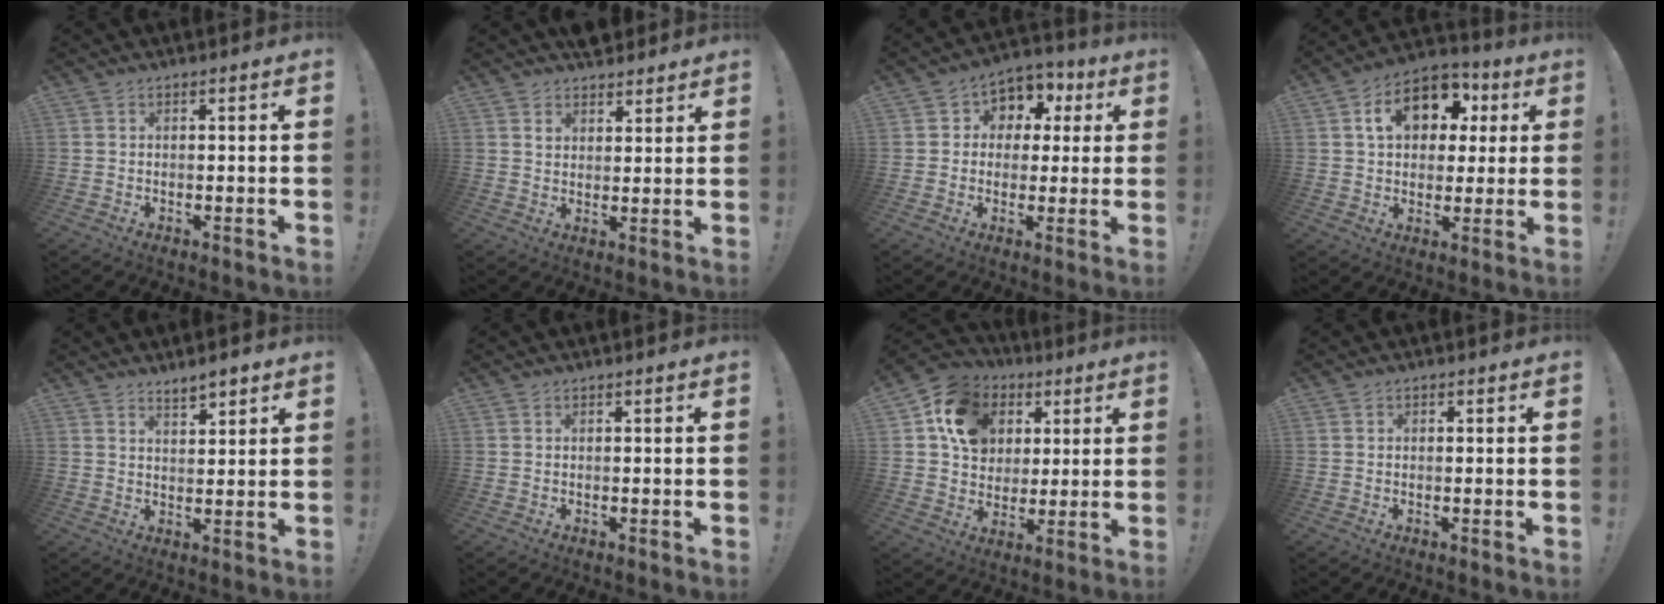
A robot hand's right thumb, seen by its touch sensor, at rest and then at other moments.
{"total": 5.0, "force": [4.0, 2.8, 0.8], "torque": [-0.003, -0.029, 0.073]}
{"total": 7.4, "force": [0.8, 6.8, 2.8], "torque": [-0.033, 0.001, 0.018]}
{"total": 15.2, "force": [5.0, 10.7, 9.5], "torque": [-0.151, 0.000, 0.094]}
{"total": 4.7, "force": [4.0, 1.5, 2.1], "torque": [-0.023, -0.025, 0.068]}
{"total": 0.0}
{"total": 15.8, "force": [5.3, 12.9, 7.6], "torque": [-0.103, -0.014, 0.106]}
{"total": 0.6, "force": [-0.1, 0.5, 0.2], "torque": [-0.004, 0.003, -0.003]}